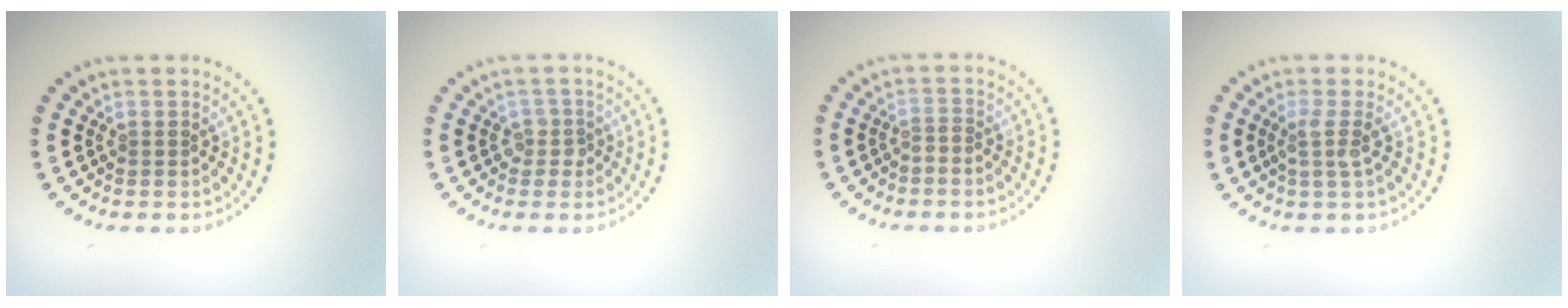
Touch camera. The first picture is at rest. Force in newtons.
{"total": 1.3, "press": 1.2, "slide": 0.7}
{"total": 0.5, "press": 0.2, "slide": 0.5}
{"total": 1.7, "press": 1.2, "slide": 1.1}